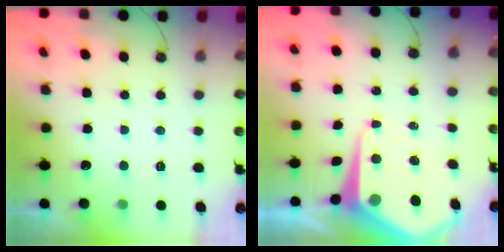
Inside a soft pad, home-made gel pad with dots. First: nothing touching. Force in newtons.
{"total": 9.8, "press": 9.8, "slide": 0.8}